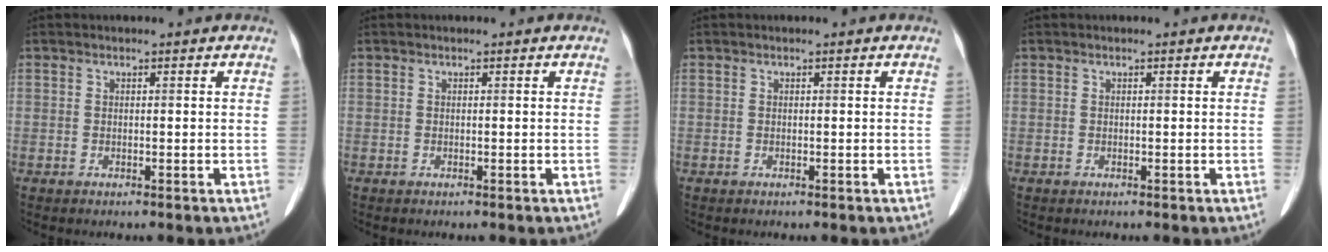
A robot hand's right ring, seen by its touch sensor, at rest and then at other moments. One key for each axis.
{"total": 0.0}
{"total": 0.0}
{"total": 0.0}